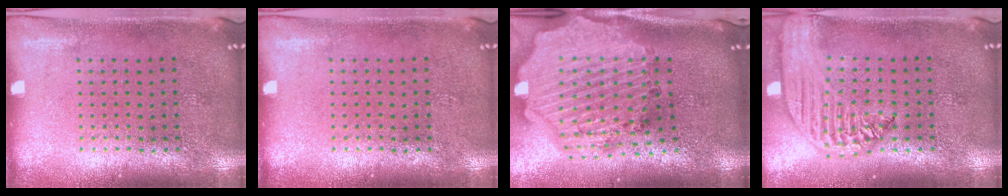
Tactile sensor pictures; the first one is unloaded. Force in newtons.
{"total": 0.0}
{"total": 4.0, "press": 3.3, "slide": 2.3}
{"total": 2.6, "press": 2.1, "slide": 1.4}